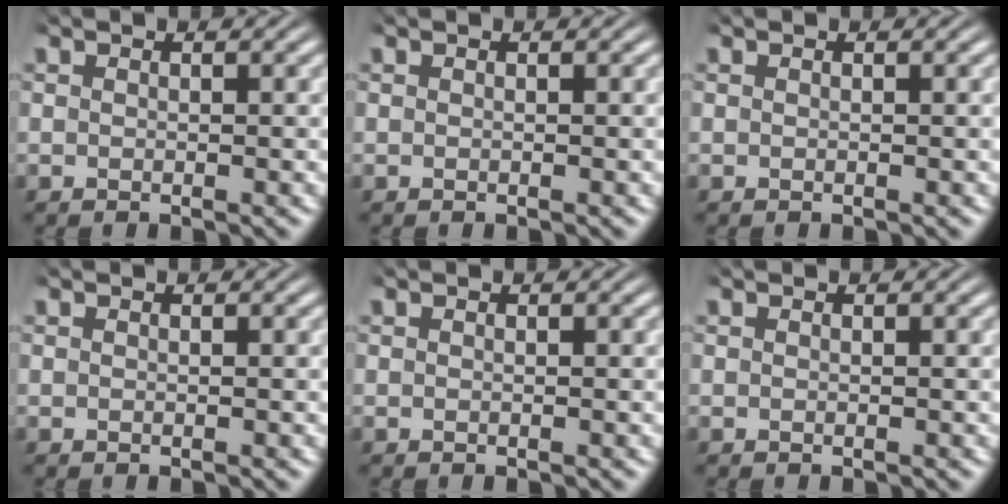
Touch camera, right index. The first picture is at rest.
{"total": 0.0}
{"total": 0.0}
{"total": 0.0}
{"total": 0.0}
{"total": 0.0}